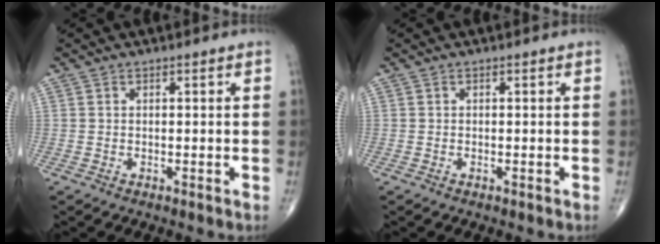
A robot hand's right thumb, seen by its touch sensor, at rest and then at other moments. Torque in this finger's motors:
{"motor_torque": [0.38, -0.14, -0.29, -0.33, -0.01]}